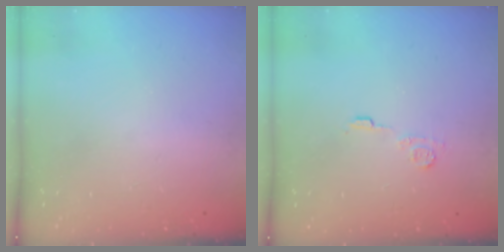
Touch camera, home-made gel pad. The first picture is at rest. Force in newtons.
{"total": 5.6, "press": 5.6, "slide": 0.7}